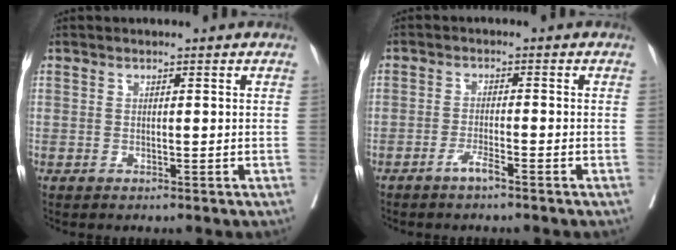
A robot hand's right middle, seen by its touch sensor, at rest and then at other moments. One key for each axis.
{"total": 2.2, "fx": -1.7, "fy": -0.1, "fz": 1.4, "tx": -0.027, "ty": 0.001, "tz": -0.032}